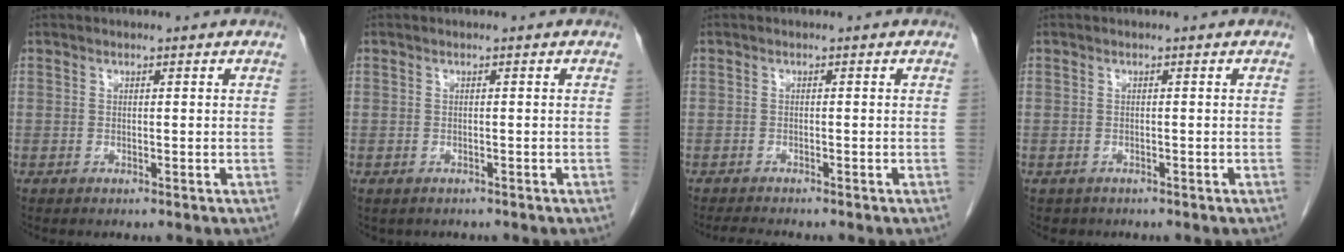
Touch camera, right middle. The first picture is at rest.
{"total": 1.5, "force": [-1.1, 0.9, 0.2], "torque": [-0.010, 0.000, -0.011]}
{"total": 2.1, "force": [-2.0, -0.1, 0.7], "torque": [-0.015, -0.009, -0.033]}
{"total": 1.3, "force": [-1.0, 0.8, 0.0], "torque": [-0.009, 0.001, -0.013]}